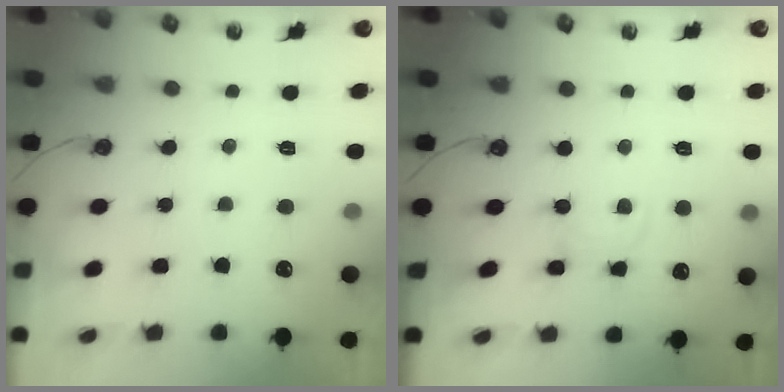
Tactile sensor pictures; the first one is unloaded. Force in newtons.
{"total": 4.6, "press": 4.5, "slide": 0.5}